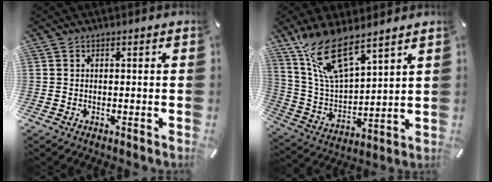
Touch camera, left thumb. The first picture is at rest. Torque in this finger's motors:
{"motor_torque": [2.65, 1.38, 1.29, -1.48, 0.53]}